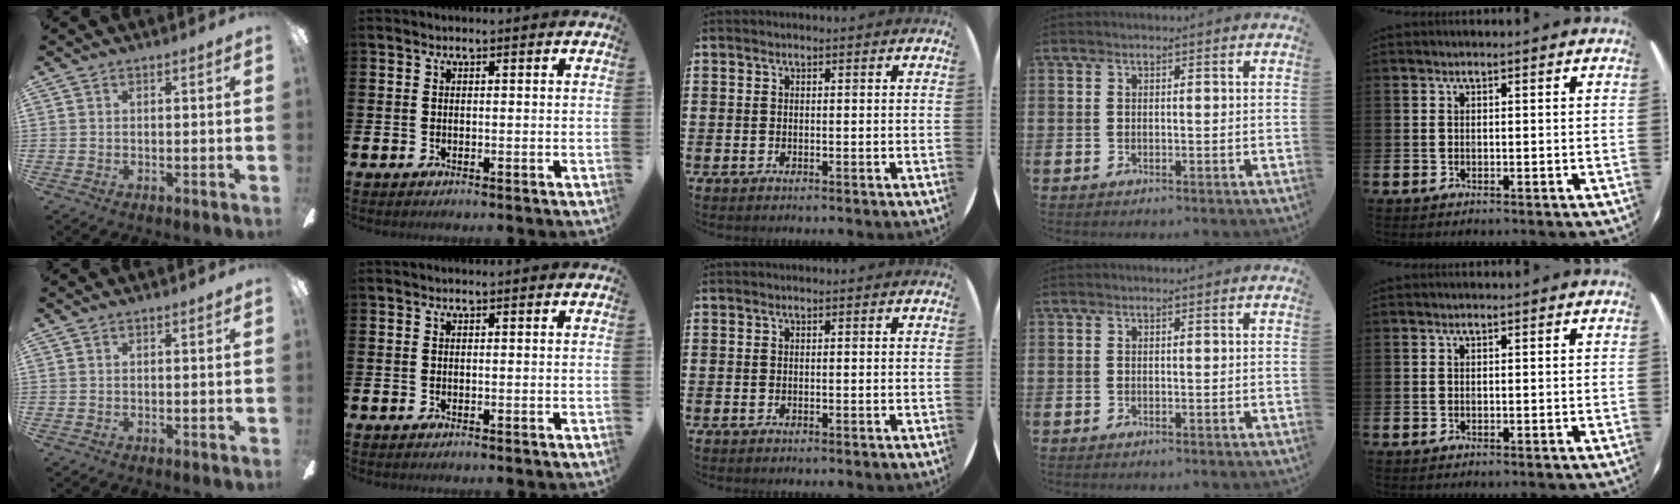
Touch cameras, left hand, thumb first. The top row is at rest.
{}